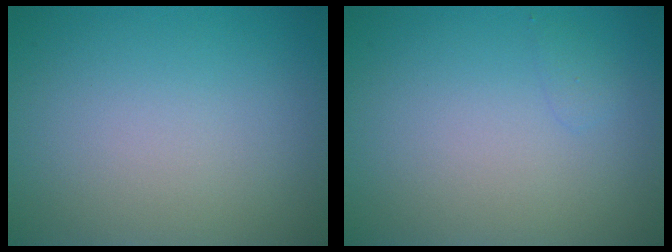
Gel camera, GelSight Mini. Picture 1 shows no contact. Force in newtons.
{"total": 0.6, "press": 0.6, "slide": 0.1}